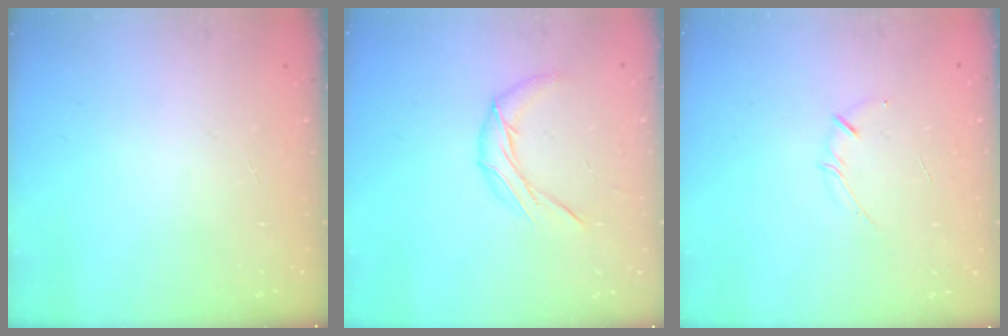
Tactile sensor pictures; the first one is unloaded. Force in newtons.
{"total": 8.4, "press": 8.4, "slide": 0.3}
{"total": 3.3, "press": 3.2, "slide": 0.6}